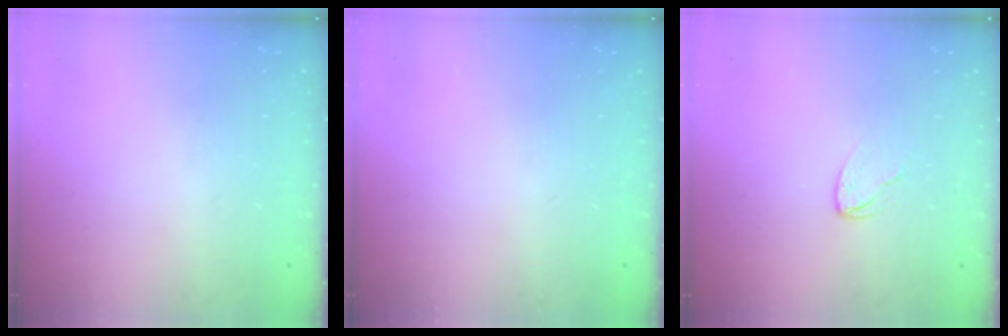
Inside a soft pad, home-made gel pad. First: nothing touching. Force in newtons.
{"total": 0.0}
{"total": 2.4, "press": 2.4, "slide": 0.2}